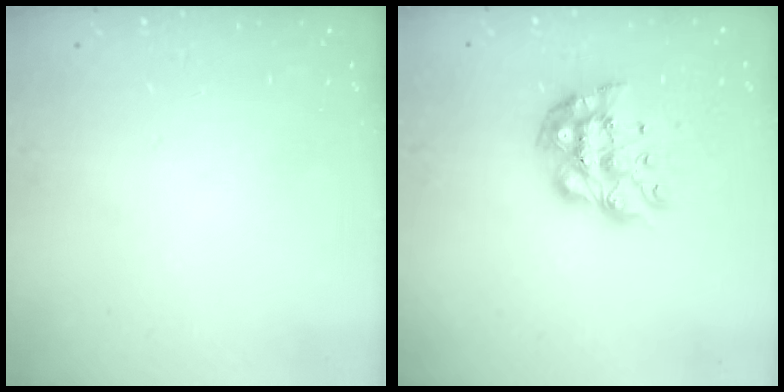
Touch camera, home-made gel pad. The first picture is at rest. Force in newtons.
{"total": 10.3, "press": 10.3, "slide": 0.9}